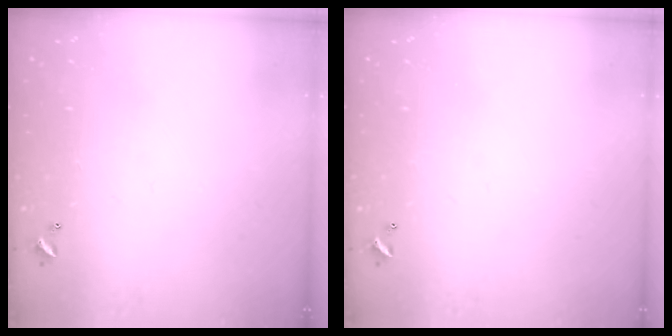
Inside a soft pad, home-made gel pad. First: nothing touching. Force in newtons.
{"total": 0.0}